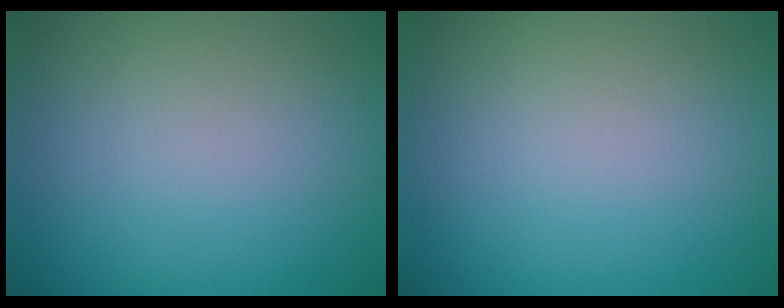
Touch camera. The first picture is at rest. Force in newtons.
{"total": 0.0}